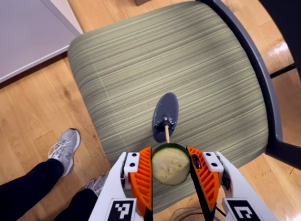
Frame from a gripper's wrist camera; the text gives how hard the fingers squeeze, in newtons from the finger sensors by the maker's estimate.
{"total": 9.8, "left": 10.9, "right": 8.7}